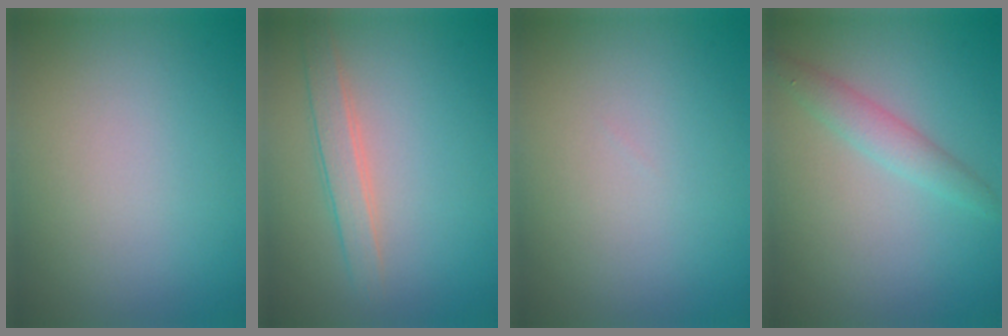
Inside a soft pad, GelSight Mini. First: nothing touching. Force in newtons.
{"total": 2.2, "press": 2.2, "slide": 0.1}
{"total": 0.0}
{"total": 2.2, "press": 2.2, "slide": 0.1}